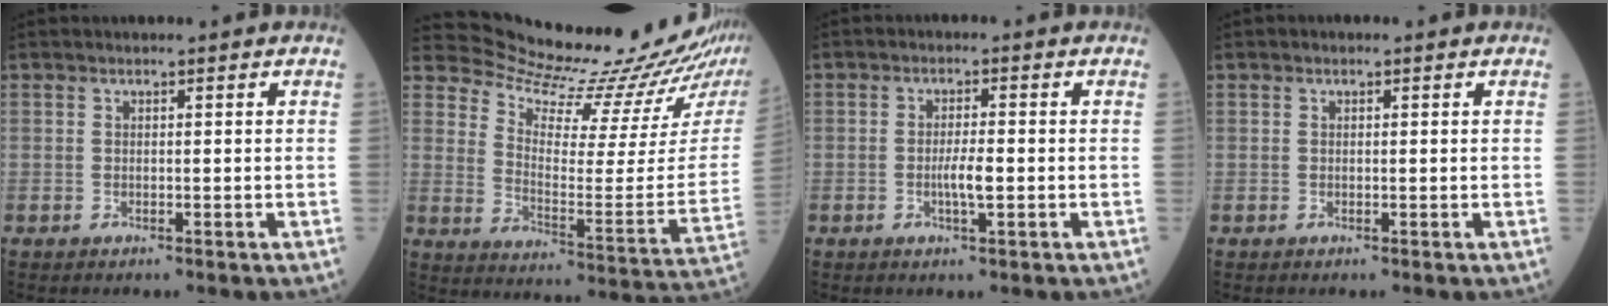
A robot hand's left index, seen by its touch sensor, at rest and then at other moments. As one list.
[{"total": 18.5, "force": [18.0, -0.8, 4.0], "torque": [-0.080, -0.125, 0.242]}, {"total": 2.9, "force": [-0.8, 0.2, 2.8], "torque": [-0.054, -0.005, -0.017]}, {"total": 0.0}]